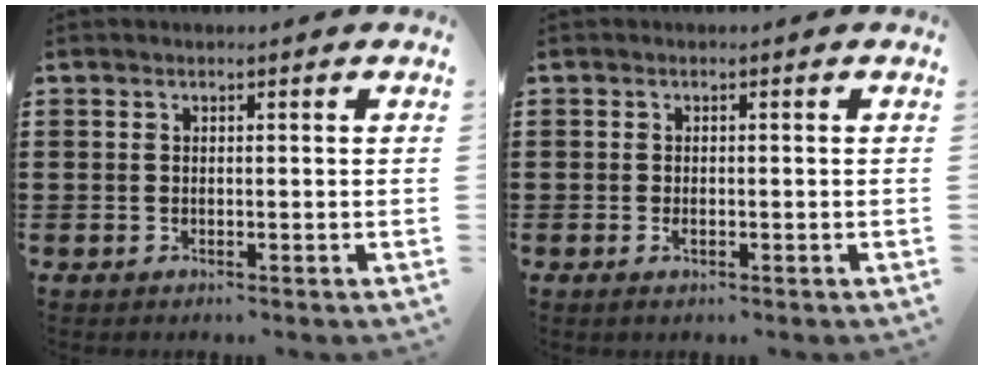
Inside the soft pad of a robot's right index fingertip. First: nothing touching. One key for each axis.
{"total": 0.9, "fx": -0.4, "fy": 0.2, "fz": 0.8, "tx": -0.017, "ty": -0.005, "tz": -0.006}